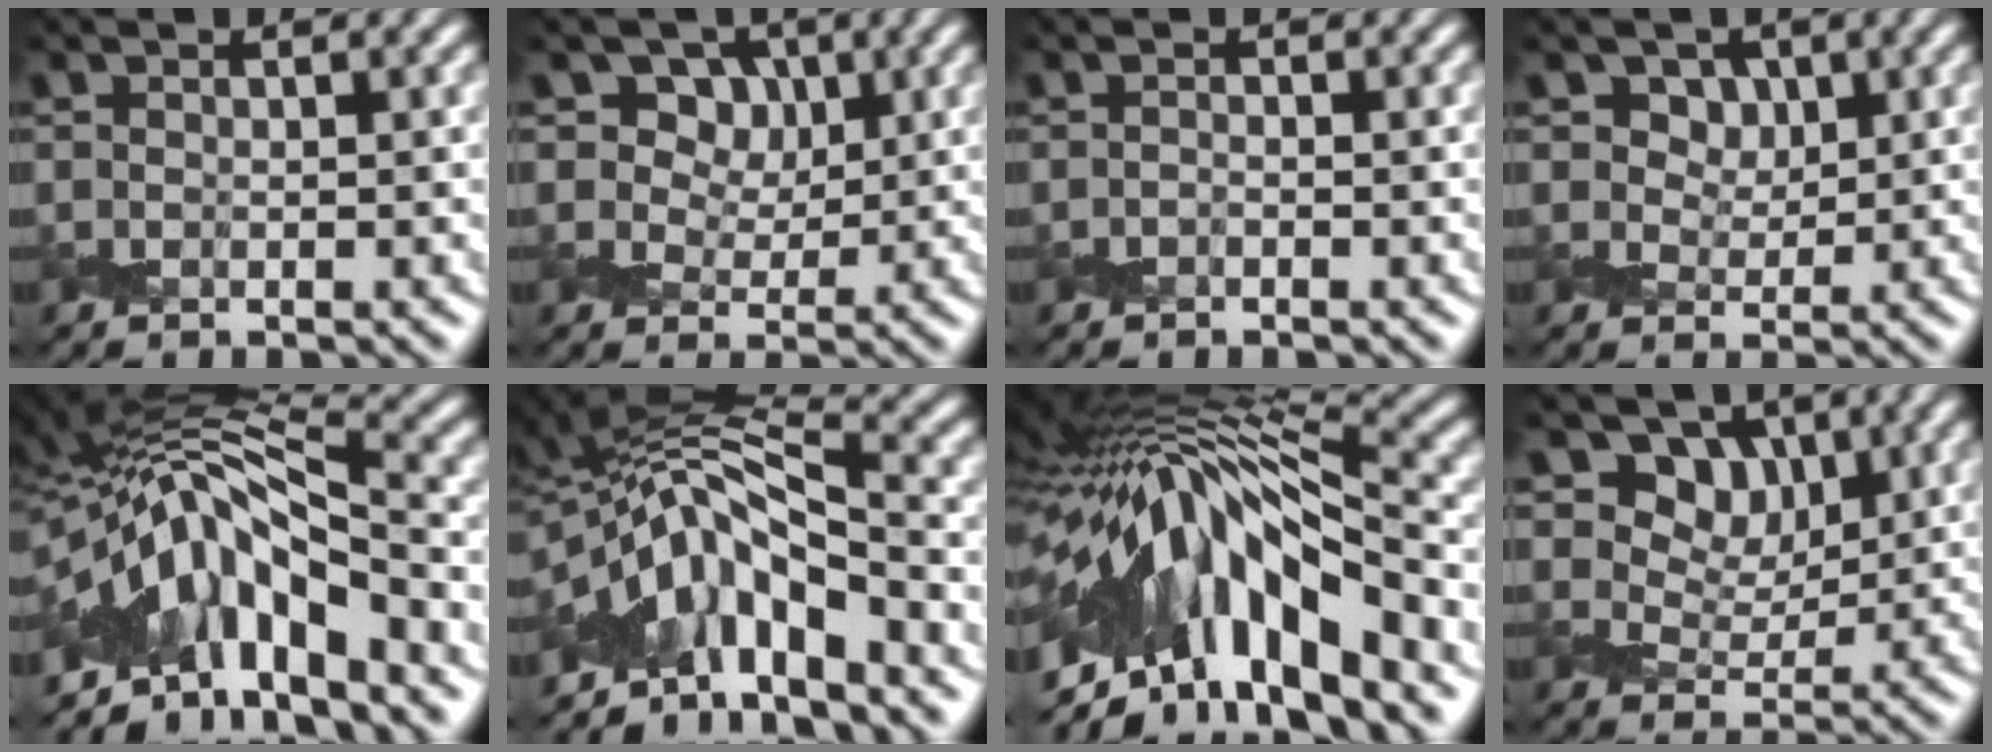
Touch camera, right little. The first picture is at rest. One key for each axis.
{"total": 8.2, "fx": 4.6, "fy": 5.6, "fz": 3.8, "tx": -0.042, "ty": 0.004, "tz": 0.055}
{"total": 0.5, "fx": -0.5, "fy": 0.0, "fz": 0.0, "tx": 0.004, "ty": 0.000, "tz": -0.014}
{"total": 5.3, "fx": 3.0, "fy": 3.5, "fz": 2.6, "tx": -0.045, "ty": -0.004, "tz": 0.038}
{"total": 8.3, "fx": -3.6, "fy": 2.5, "fz": 7.0, "tx": -0.102, "ty": 0.017, "tz": -0.080}
{"total": 6.7, "fx": -4.0, "fy": 2.0, "fz": 5.0, "tx": -0.071, "ty": 0.012, "tz": -0.087}
{"total": 12.6, "fx": -3.9, "fy": 3.6, "fz": 11.5, "tx": -0.186, "ty": 0.023, "tz": -0.064}
{"total": 8.9, "fx": 5.6, "fy": 5.5, "fz": 4.2, "tx": -0.074, "ty": -0.011, "tz": 0.096}